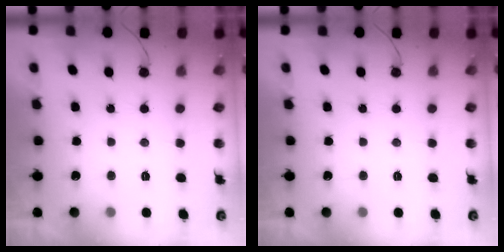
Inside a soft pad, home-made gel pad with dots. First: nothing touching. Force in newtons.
{"total": 0.0}